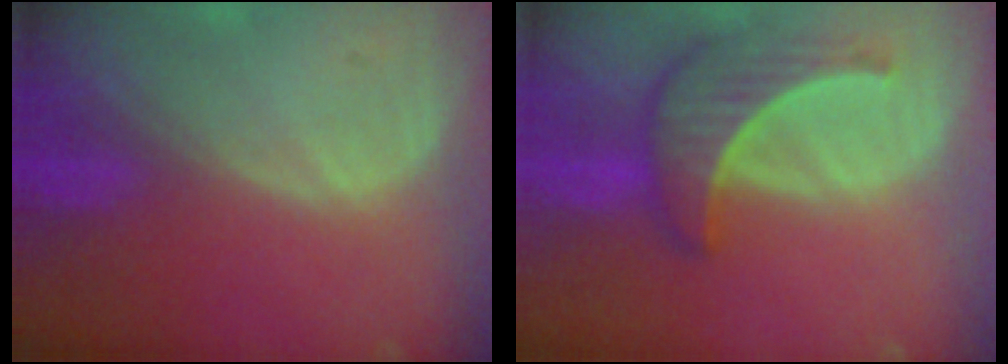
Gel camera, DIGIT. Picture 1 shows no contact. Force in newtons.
{"total": 6.4, "press": 6.4, "slide": 0.3}